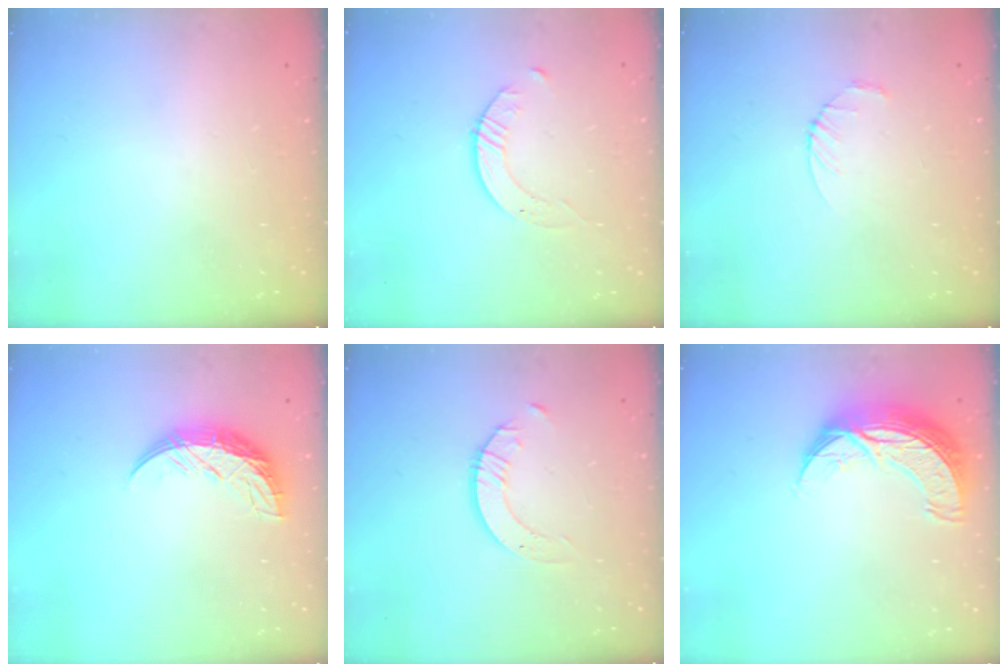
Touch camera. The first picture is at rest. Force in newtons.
{"total": 2.8, "press": 2.8, "slide": 0.3}
{"total": 3.4, "press": 3.3, "slide": 0.4}
{"total": 10.7, "press": 10.7, "slide": 0.4}
{"total": 2.1, "press": 2.1, "slide": 0.2}
{"total": 10.6, "press": 10.6, "slide": 0.8}